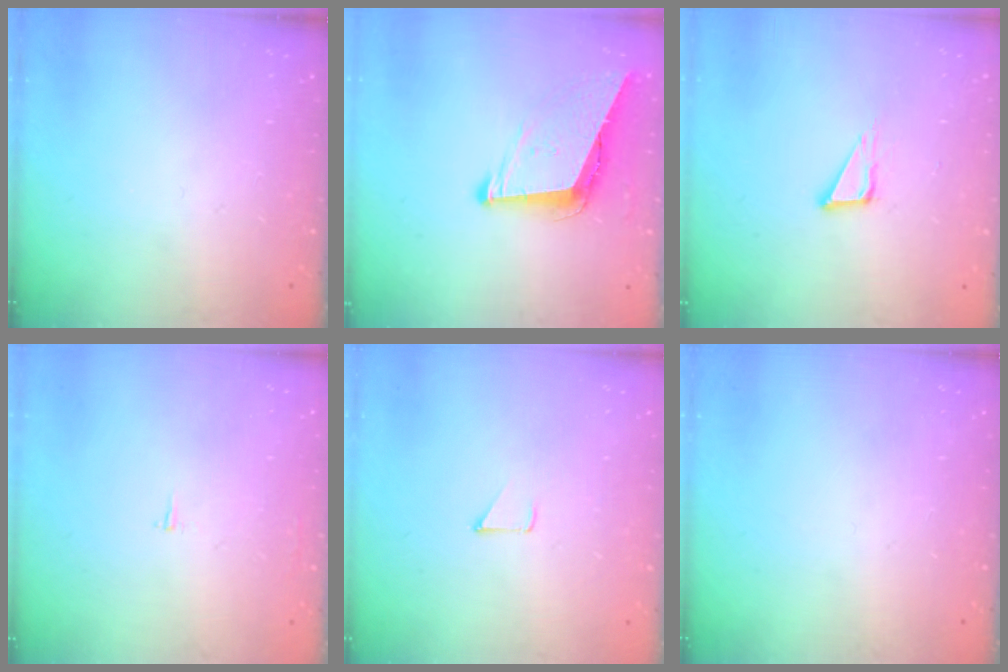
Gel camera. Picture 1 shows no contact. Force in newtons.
{"total": 9.3, "press": 8.9, "slide": 2.7}
{"total": 5.3, "press": 5.3, "slide": 0.3}
{"total": 1.8, "press": 1.8, "slide": 0.1}
{"total": 2.9, "press": 2.8, "slide": 0.3}
{"total": 0.0}